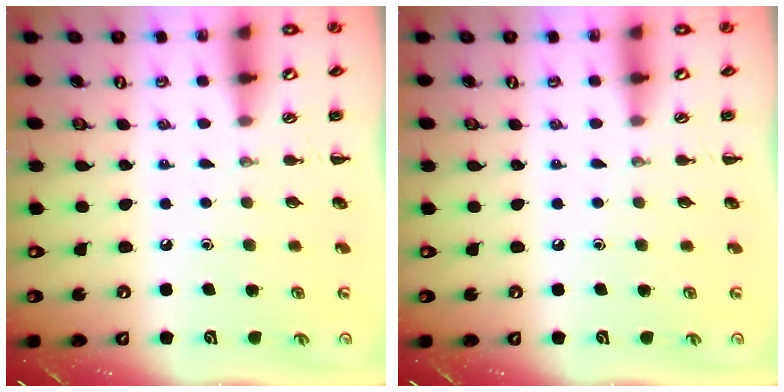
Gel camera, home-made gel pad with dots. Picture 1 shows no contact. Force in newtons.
{"total": 0.0}